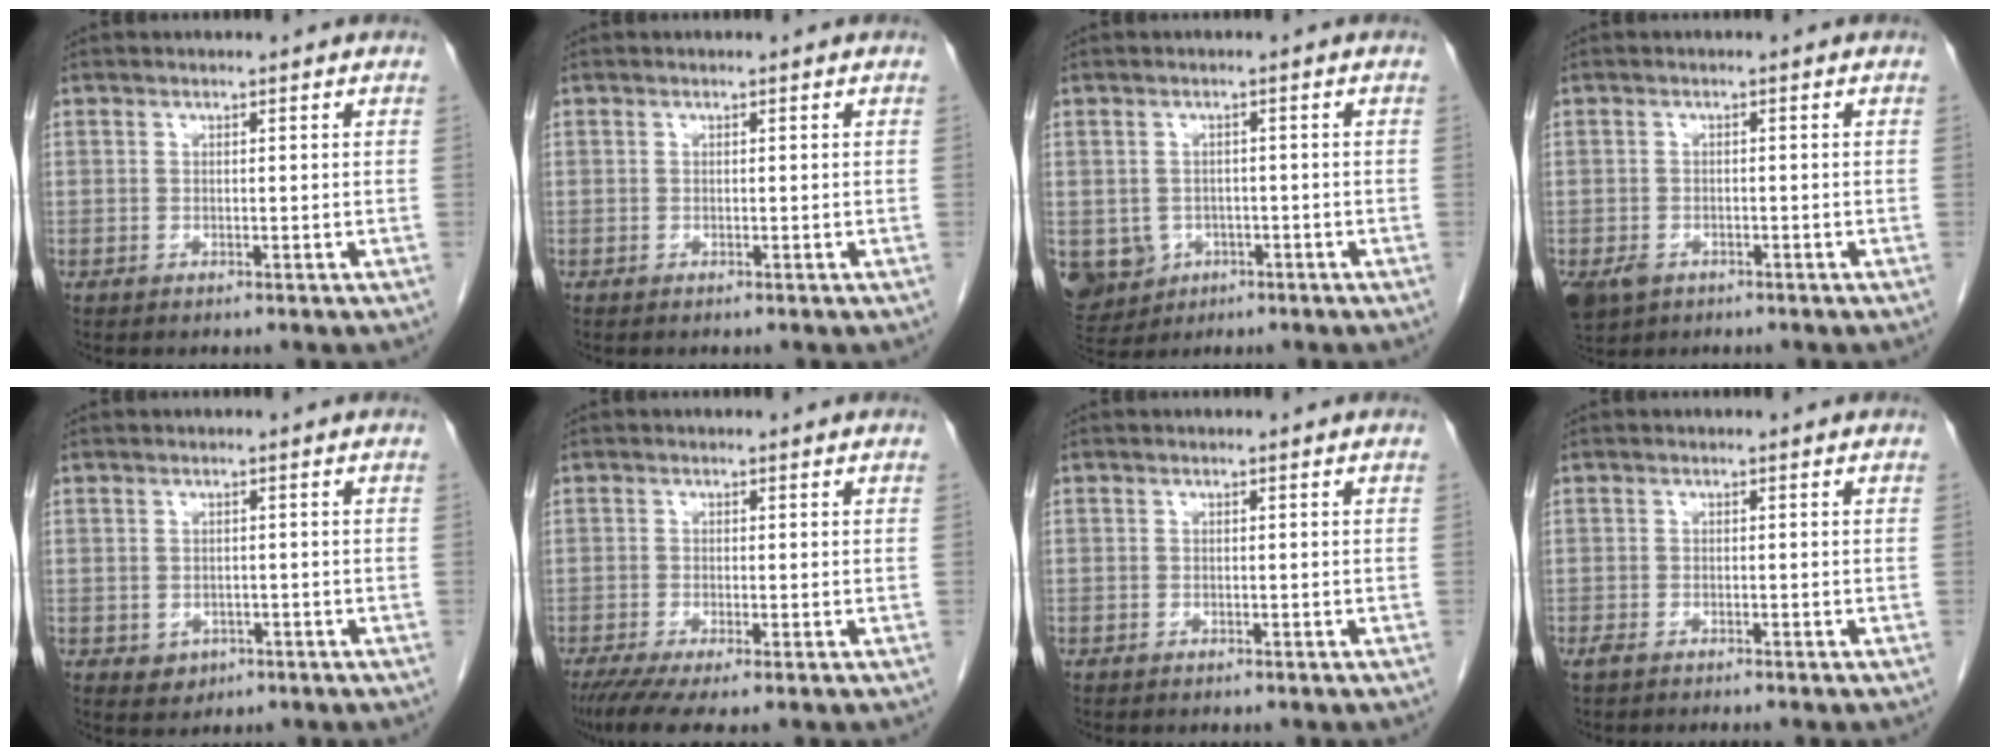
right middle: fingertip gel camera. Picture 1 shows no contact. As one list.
[{"total": 0.0}, {"total": 8.8, "force": [-3.3, 7.7, 2.7], "torque": [-0.077, 0.005, -0.040]}, {"total": 5.1, "force": [-2.9, 3.5, 2.2], "torque": [-0.047, -0.006, -0.044]}, {"total": 2.3, "force": [-0.8, 1.9, 0.8], "torque": [-0.009, 0.004, -0.002]}, {"total": 5.3, "force": [-3.5, 0.6, 3.9], "torque": [-0.065, -0.016, -0.063]}, {"total": 0.0}, {"total": 2.1, "force": [-1.7, 0.3, 1.2], "torque": [-0.021, -0.005, -0.027]}]